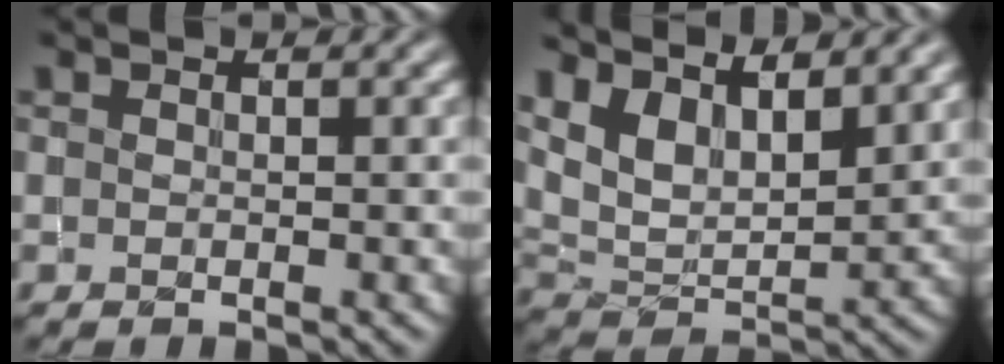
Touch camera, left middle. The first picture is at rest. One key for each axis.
{"total": 7.5, "fx": 4.8, "fy": 3.2, "fz": 4.8, "tx": -0.098, "ty": 0.008, "tz": 0.084}